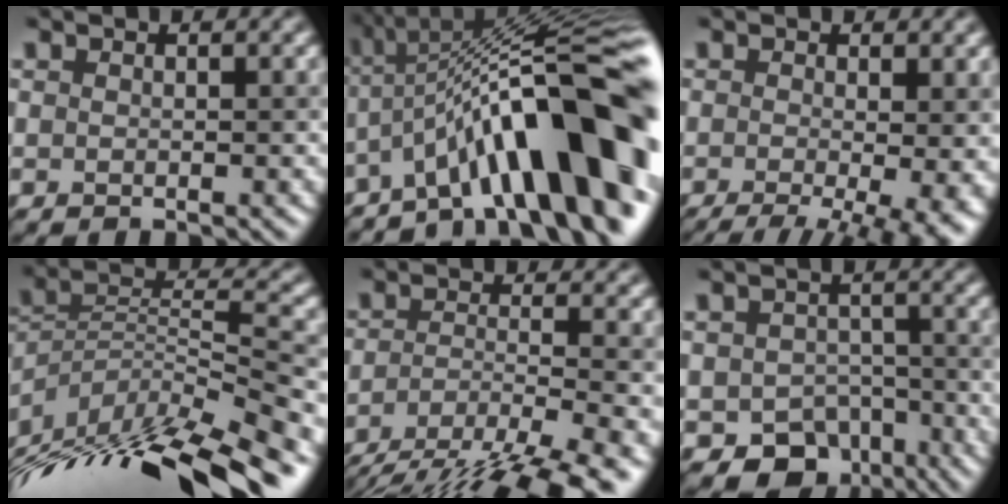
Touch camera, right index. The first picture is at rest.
{"total": 14.3, "force": [-5.2, 3.5, 12.9], "torque": [-0.157, 0.032, -0.077]}
{"total": 10.5, "force": [-3.2, 3.8, 9.2], "torque": [-0.090, -0.010, -0.033]}
{"total": 15.4, "force": [-10.4, 3.7, 10.8], "torque": [-0.186, 0.030, -0.170]}
{"total": 10.6, "force": [-7.9, 2.3, 6.6], "torque": [-0.120, -0.016, -0.123]}
{"total": 6.2, "force": [-3.8, 4.2, 2.5], "torque": [-0.032, -0.023, -0.040]}